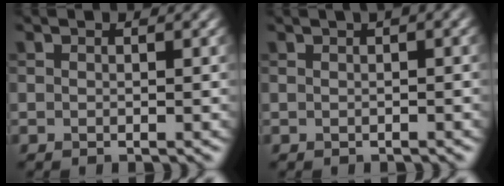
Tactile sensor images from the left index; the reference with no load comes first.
{"total": 2.8, "force": [1.2, 1.0, 2.4], "torque": [-0.017, 0.012, 0.006]}